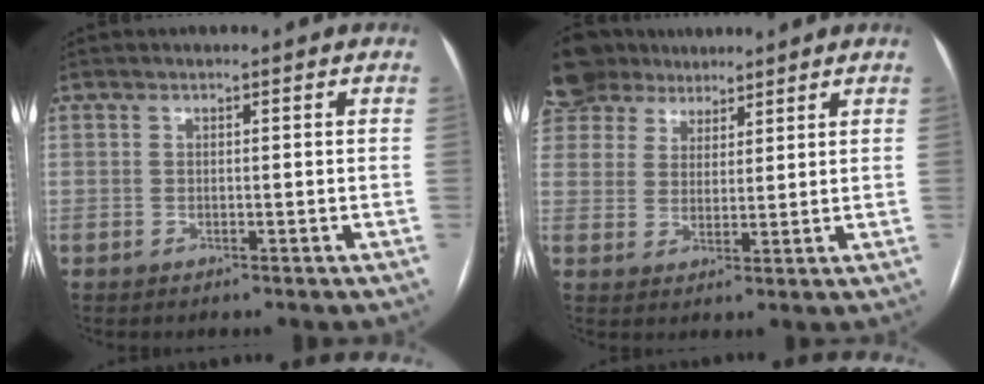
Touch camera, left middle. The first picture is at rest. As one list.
[{"total": 10.8, "force": [8.5, 6.5, 1.4], "torque": [-0.046, 0.033, 0.162]}]